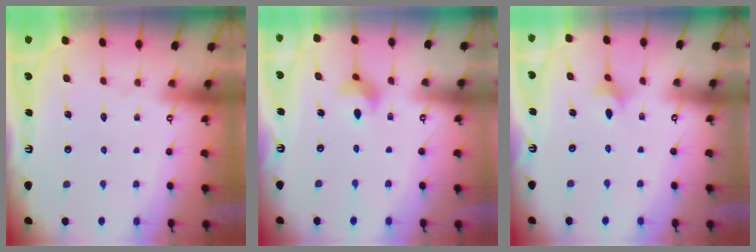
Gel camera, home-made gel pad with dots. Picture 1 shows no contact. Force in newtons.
{"total": 6.5, "press": 6.5, "slide": 0.5}
{"total": 2.9, "press": 2.9, "slide": 0.6}